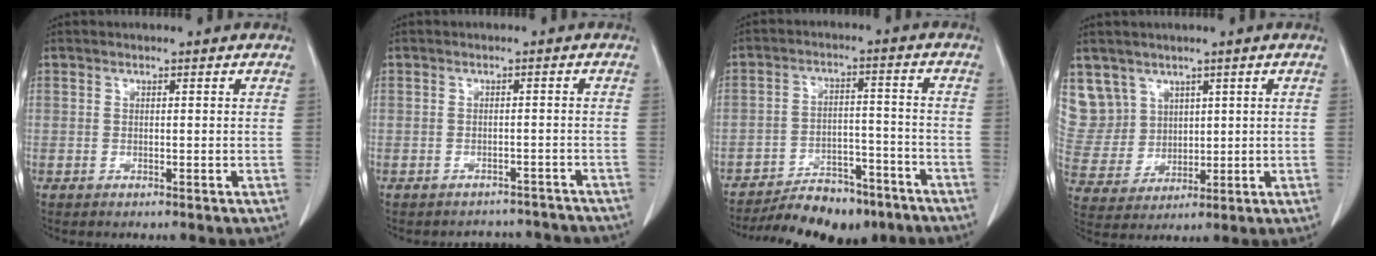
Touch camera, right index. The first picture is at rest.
{"total": 6.6, "force": [-6.1, 2.4, -0.5], "torque": [0.017, 0.024, -0.061]}
{"total": 13.3, "force": [-11.1, 5.0, 5.2], "torque": [-0.064, 0.018, -0.164]}
{"total": 10.3, "force": [5.5, 8.6, 0.7], "torque": [-0.033, 0.034, 0.135]}